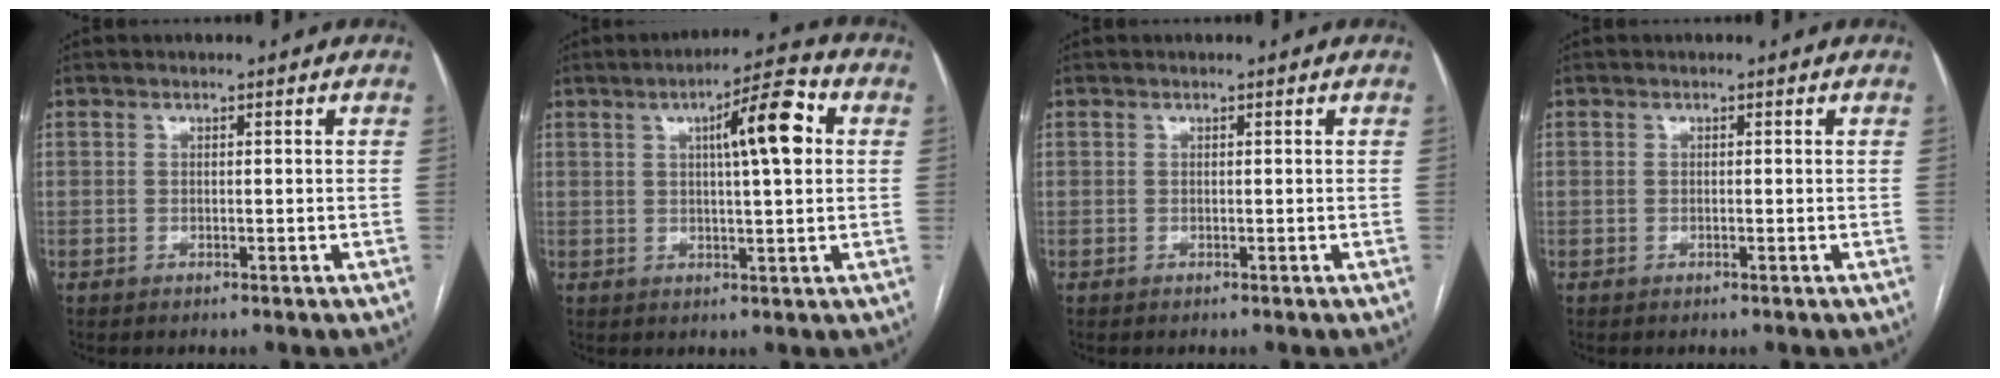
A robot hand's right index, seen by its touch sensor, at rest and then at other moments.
{"total": 9.5, "force": [2.4, 1.3, 9.1], "torque": [-0.137, 0.019, 0.034]}
{"total": 0.0}
{"total": 0.0}